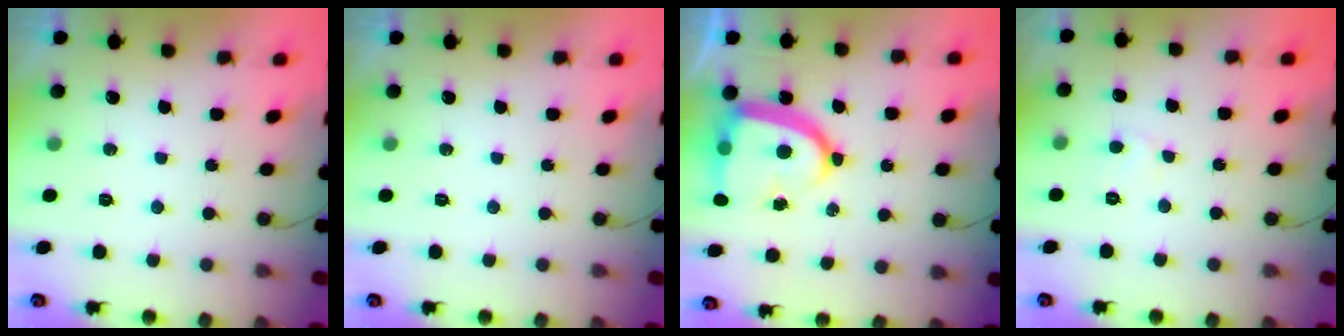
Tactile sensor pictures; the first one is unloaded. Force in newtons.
{"total": 0.0}
{"total": 16.6, "press": 16.5, "slide": 1.5}
{"total": 3.9, "press": 3.9, "slide": 0.4}